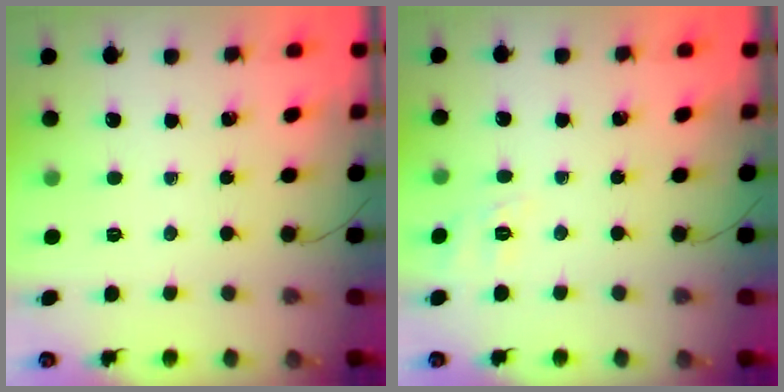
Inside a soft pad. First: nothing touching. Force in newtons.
{"total": 2.0, "press": 0.4, "slide": 1.9}